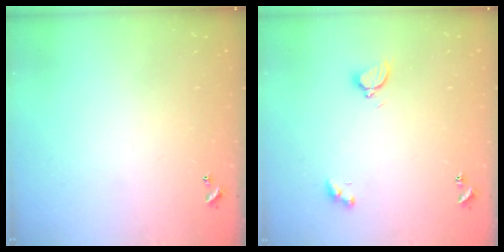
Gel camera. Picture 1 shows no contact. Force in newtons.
{"total": 2.8, "press": 2.8, "slide": 0.5}